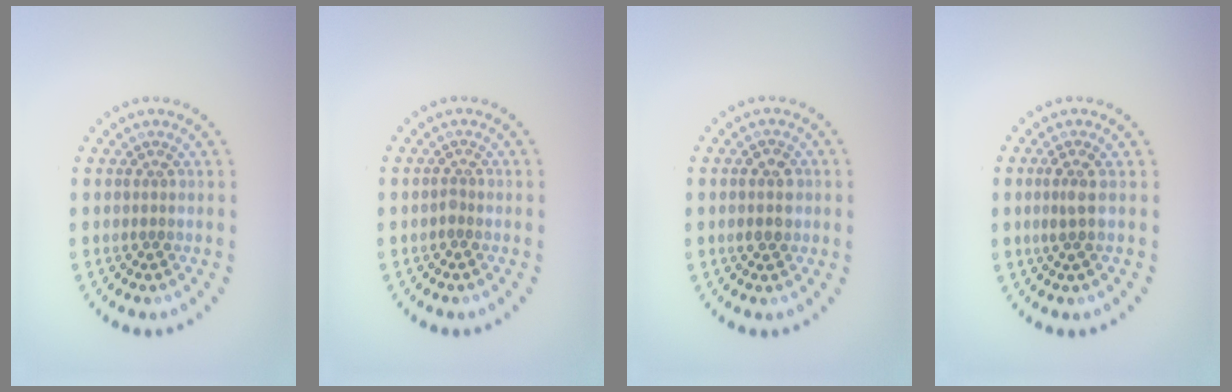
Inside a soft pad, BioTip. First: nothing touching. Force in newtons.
{"total": 0.6, "press": 0.4, "slide": 0.3}
{"total": 2.6, "press": 2.6, "slide": 0.1}
{"total": 1.6, "press": 1.3, "slide": 1.0}